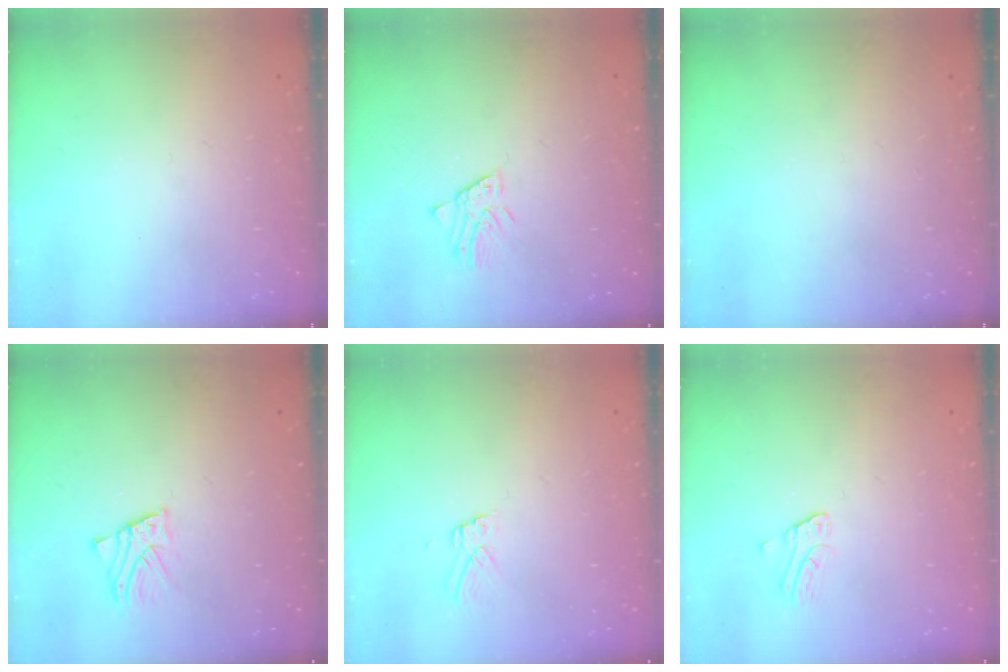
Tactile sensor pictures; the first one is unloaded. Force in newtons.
{"total": 1.4, "press": 1.4, "slide": 0.1}
{"total": 0.0}
{"total": 2.6, "press": 2.6, "slide": 0.1}
{"total": 2.9, "press": 2.9, "slide": 0.2}
{"total": 1.0, "press": 1.0, "slide": 0.1}